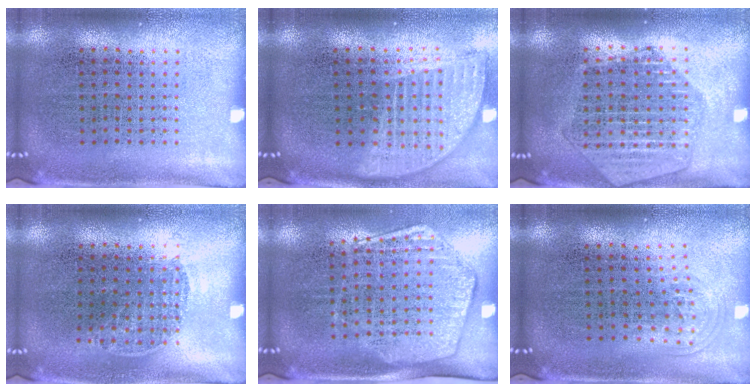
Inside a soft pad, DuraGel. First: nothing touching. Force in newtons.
{"total": 1.9, "press": 1.5, "slide": 1.1}
{"total": 1.9, "press": 1.8, "slide": 0.6}
{"total": 0.5, "press": 0.2, "slide": 0.5}
{"total": 1.9, "press": 1.6, "slide": 1.1}
{"total": 1.0, "press": 0.7, "slide": 0.7}